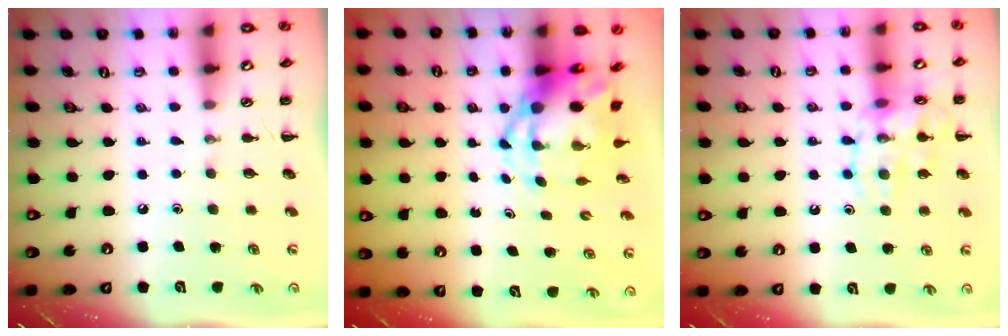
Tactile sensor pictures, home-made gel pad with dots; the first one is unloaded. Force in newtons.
{"total": 5.8, "press": 5.6, "slide": 1.7}
{"total": 13.5, "press": 13.5, "slide": 1.0}